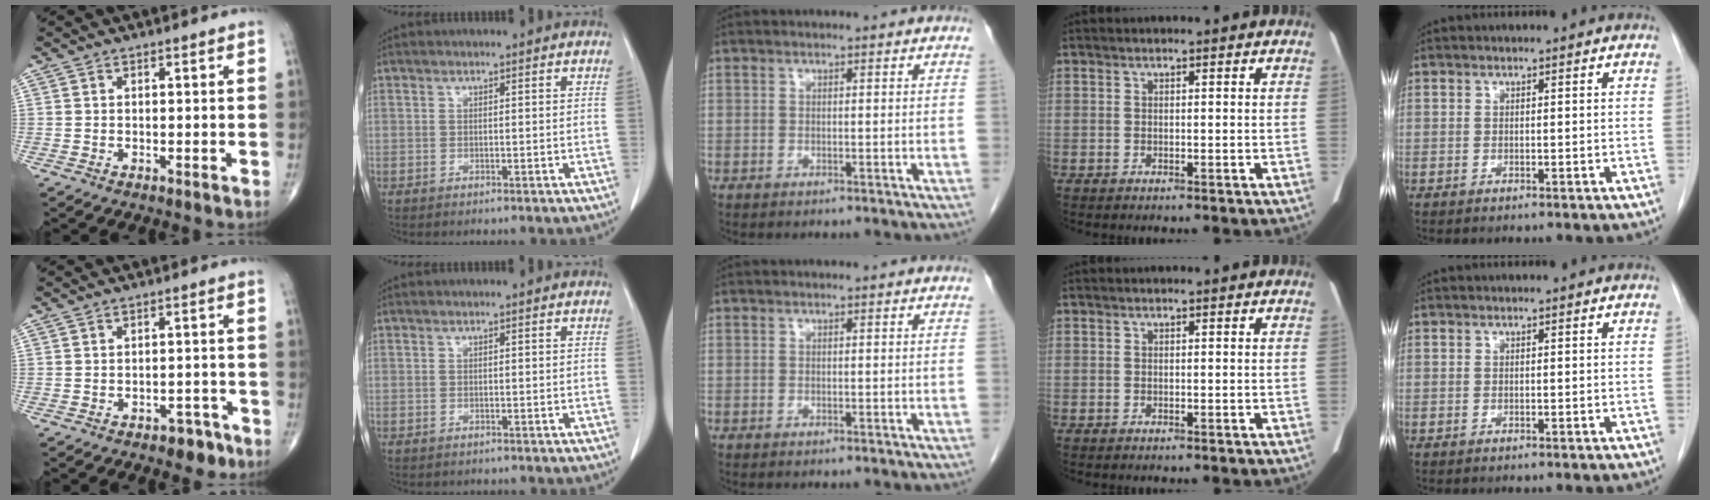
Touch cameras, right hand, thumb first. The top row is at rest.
{"thumb": {"total": 3.8, "force": [-2.5, 2.2, 1.8], "torque": [-0.006, 0.020, -0.028]}}